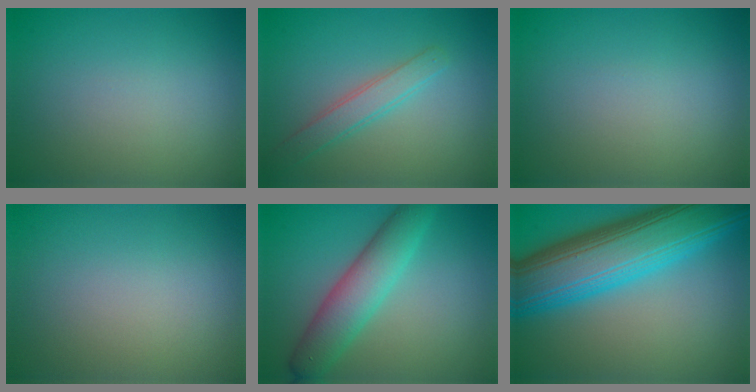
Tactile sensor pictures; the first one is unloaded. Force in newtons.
{"total": 2.5, "press": 2.5, "slide": 0.1}
{"total": 0.0}
{"total": 0.0}
{"total": 5.4, "press": 5.4, "slide": 0.2}
{"total": 12.4, "press": 12.4, "slide": 0.2}